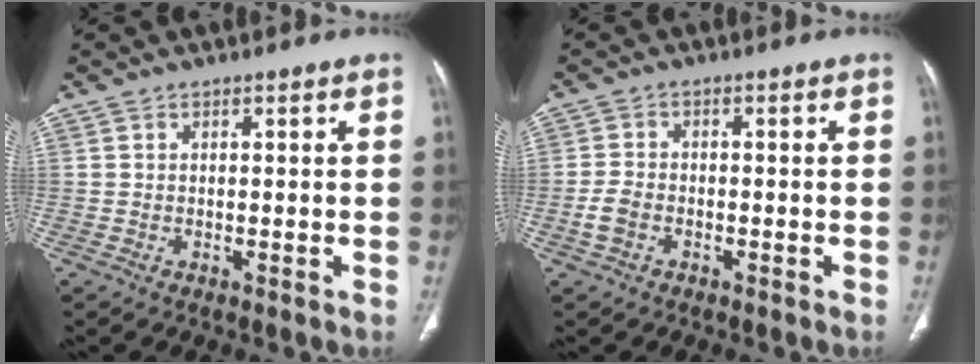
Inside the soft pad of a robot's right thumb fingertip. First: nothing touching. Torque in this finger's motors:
{"motor_torque": [-0.16, 0.12, 0.68, -0.49, 0.15]}